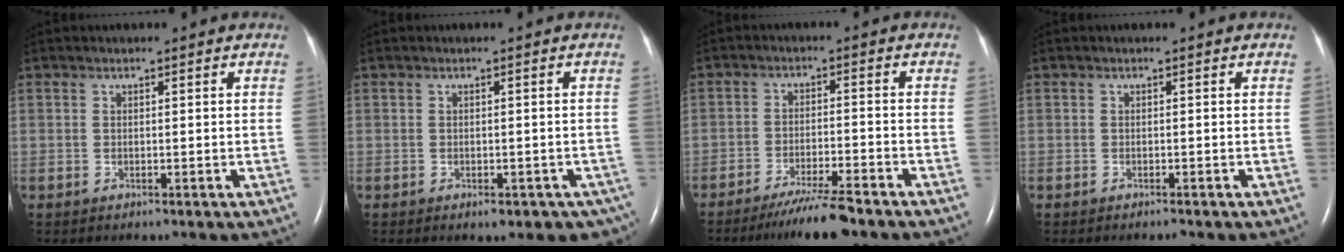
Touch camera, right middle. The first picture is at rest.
{"total": 6.3, "force": [-4.2, 3.4, 3.3], "torque": [-0.014, 0.003, -0.052]}
{"total": 7.5, "force": [-6.1, 0.0, 4.4], "torque": [-0.077, -0.021, -0.105]}
{"total": 0.7, "force": [-0.6, 0.0, 0.3], "torque": [-0.011, -0.002, -0.008]}